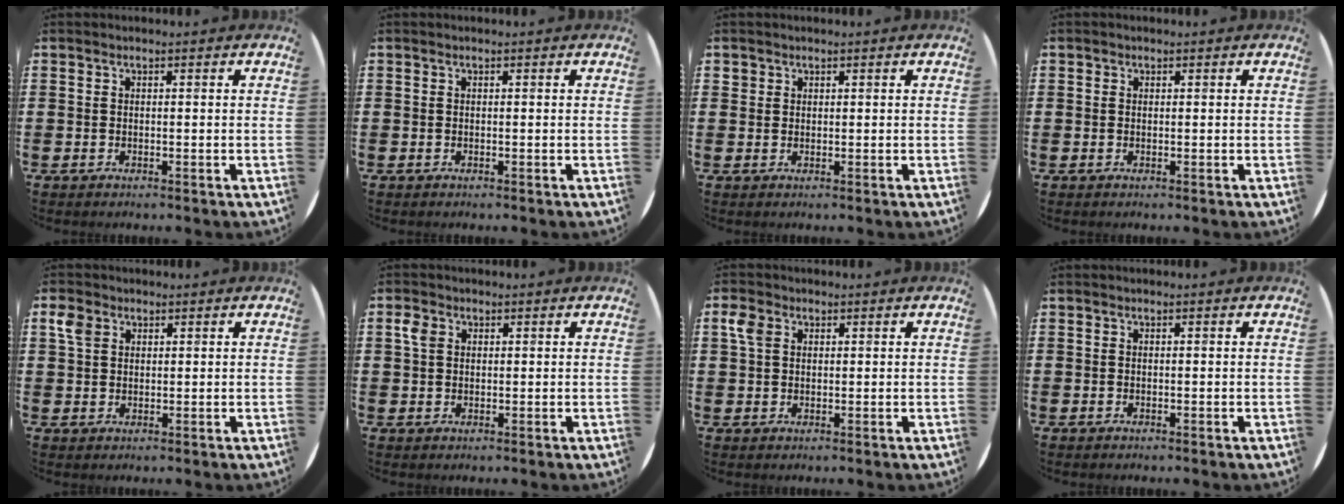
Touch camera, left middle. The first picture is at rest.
{"total": 0.0}
{"total": 0.9, "force": [0.7, 0.6, -0.1], "torque": [0.009, -0.001, 0.013]}
{"total": 0.0}
{"total": 3.1, "force": [2.0, 2.1, 1.2], "torque": [-0.021, 0.005, 0.034]}
{"total": 2.4, "force": [1.1, 1.8, 1.1], "torque": [-0.017, 0.005, 0.019]}
{"total": 3.1, "force": [1.6, 2.1, 1.6], "torque": [-0.027, 0.006, 0.028]}
{"total": 0.0}